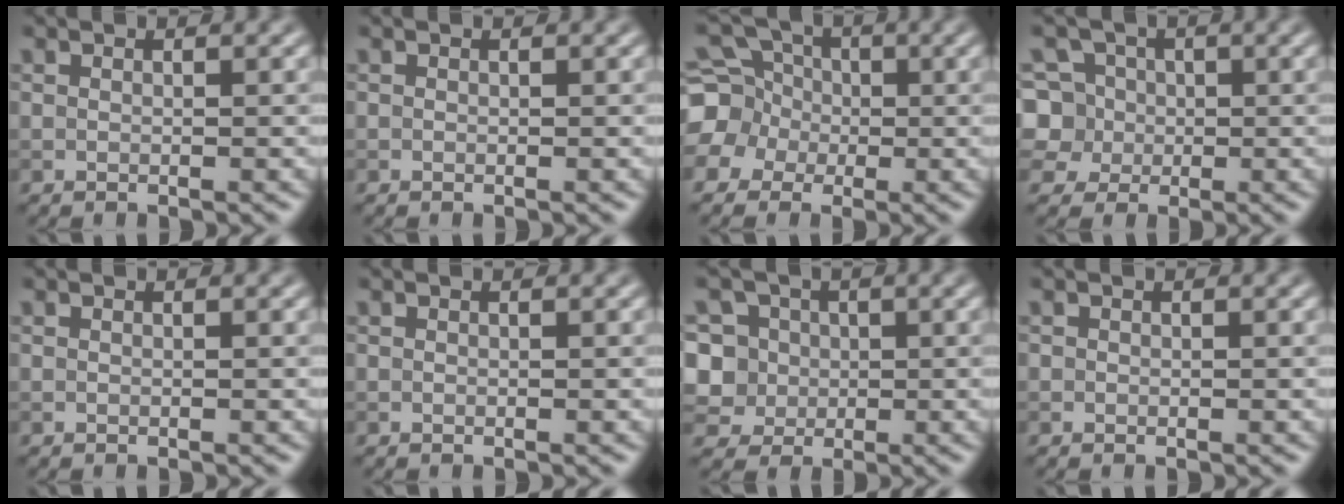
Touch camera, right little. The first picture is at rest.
{"total": 0.0}
{"total": 7.7, "force": [-0.8, 7.1, 2.9], "torque": [-0.072, 0.021, -0.054]}
{"total": 7.2, "force": [0.6, 6.6, 2.6], "torque": [-0.045, 0.032, -0.010]}
{"total": 0.0}
{"total": 0.0}
{"total": 8.4, "force": [2.0, 7.3, 3.6], "torque": [-0.073, 0.035, 0.009]}
{"total": 0.0}